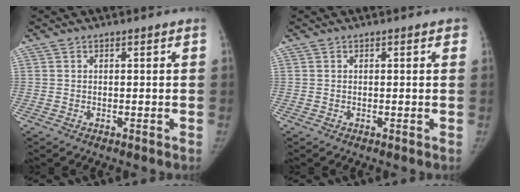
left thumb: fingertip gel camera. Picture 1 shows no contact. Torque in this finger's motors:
{"motor_torque": [-0.30, 0.14, 0.27, 0.08, -0.04]}